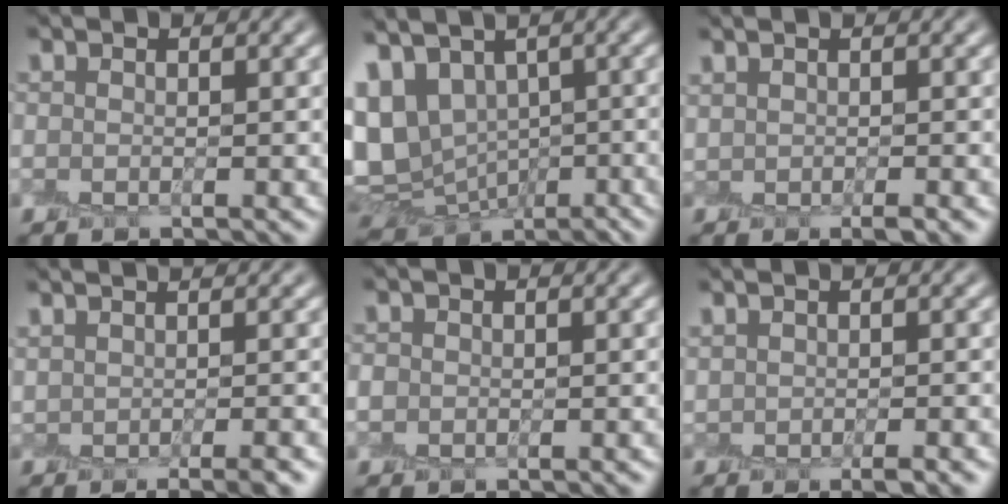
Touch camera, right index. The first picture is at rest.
{"total": 8.8, "force": [1.2, 6.3, 6.0], "torque": [-0.130, 0.003, 0.032]}
{"total": 2.0, "force": [-0.7, 0.4, 1.8], "torque": [-0.030, -0.006, -0.005]}
{"total": 5.0, "force": [0.2, 2.1, 4.6], "torque": [-0.025, 0.020, 0.009]}
{"total": 0.9, "force": [-0.2, 0.9, 0.0], "torque": [0.003, 0.000, -0.008]}
{"total": 2.4, "force": [-1.0, 0.6, 2.1], "torque": [-0.030, -0.006, -0.009]}